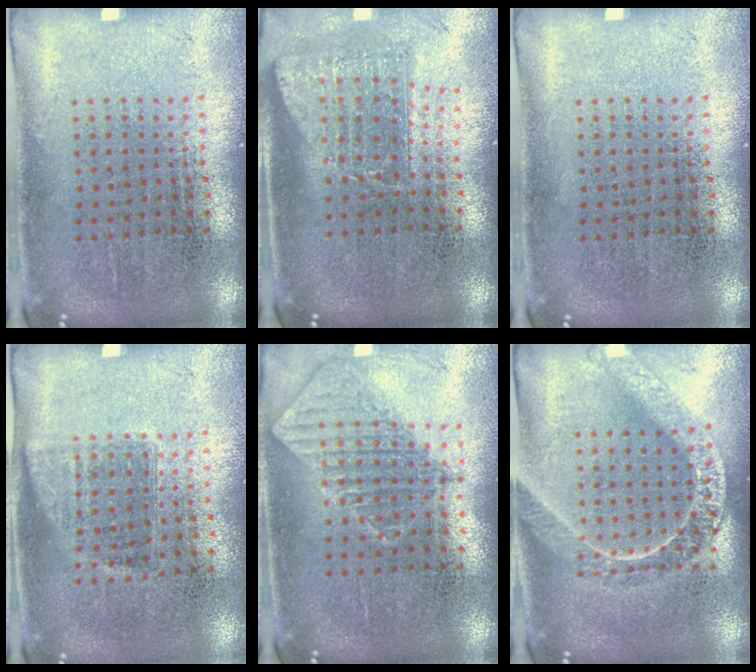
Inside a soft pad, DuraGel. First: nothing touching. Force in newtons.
{"total": 1.6, "press": 1.2, "slide": 1.0}
{"total": 0.0}
{"total": 0.9, "press": 0.8, "slide": 0.4}
{"total": 0.9, "press": 0.9, "slide": 0.1}
{"total": 1.5, "press": 1.5, "slide": 0.2}